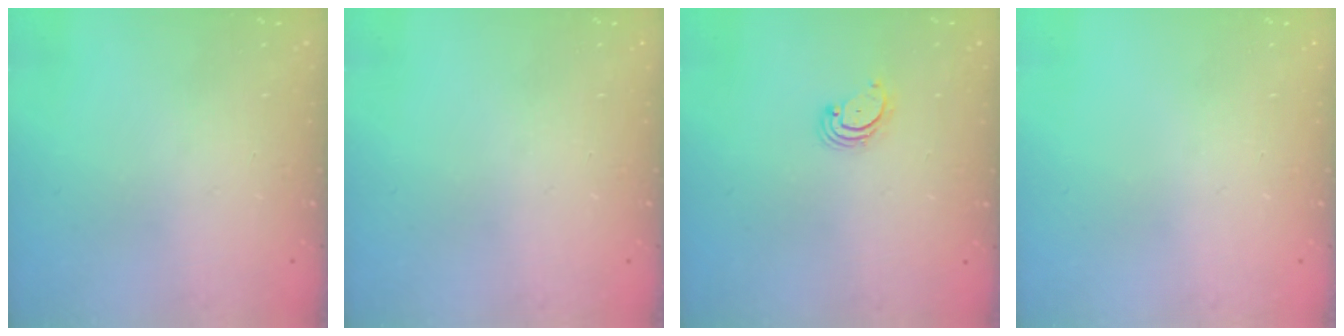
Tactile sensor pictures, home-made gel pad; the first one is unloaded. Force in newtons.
{"total": 0.0}
{"total": 2.7, "press": 2.7, "slide": 0.3}
{"total": 0.0}